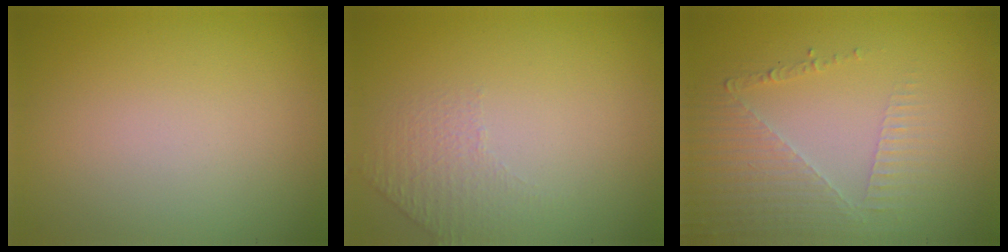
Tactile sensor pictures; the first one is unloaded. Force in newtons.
{"total": 1.3, "press": 0.8, "slide": 1.1}
{"total": 3.6, "press": 3.2, "slide": 1.7}